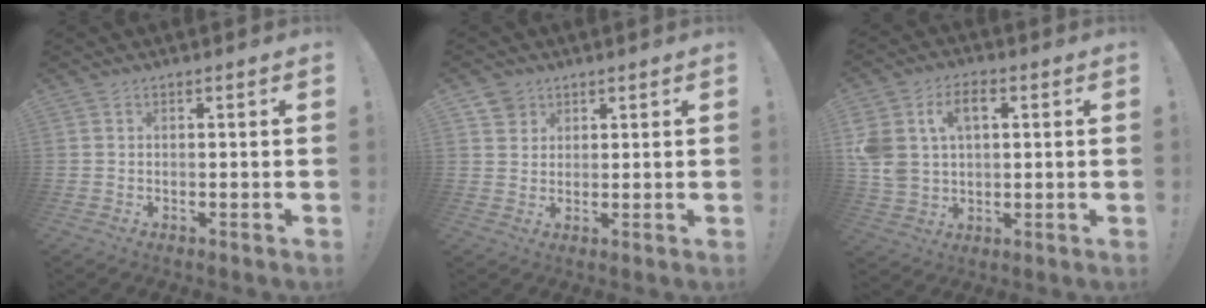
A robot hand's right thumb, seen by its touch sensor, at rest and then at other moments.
{"total": 4.1, "force": [2.6, 3.2, 0.4], "torque": [0.001, -0.014, 0.048]}
{"total": 11.3, "force": [3.7, 8.0, 7.1], "torque": [-0.141, -0.004, 0.069]}